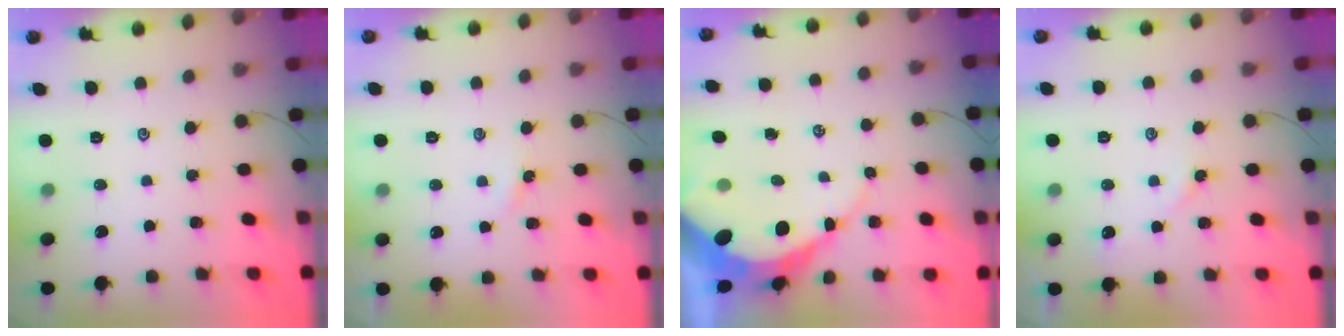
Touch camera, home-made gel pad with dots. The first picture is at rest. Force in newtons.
{"total": 1.4, "press": 1.4, "slide": 0.2}
{"total": 12.2, "press": 12.2, "slide": 1.1}
{"total": 2.2, "press": 2.1, "slide": 0.5}